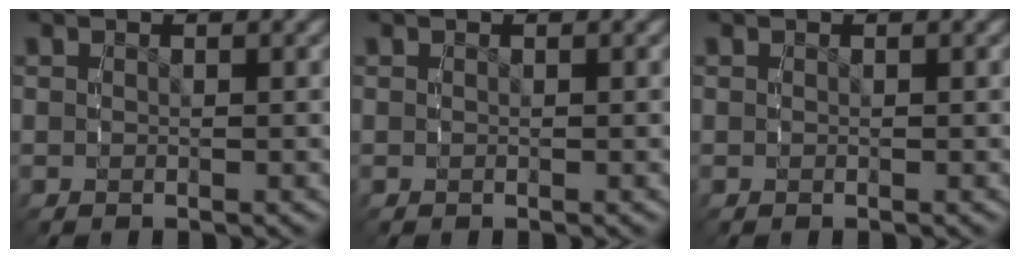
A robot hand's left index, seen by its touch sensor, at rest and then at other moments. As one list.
[{"total": 0.0}, {"total": 0.0}]